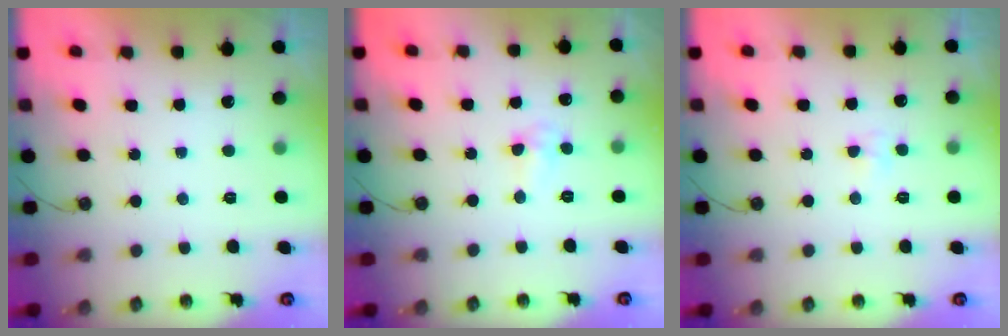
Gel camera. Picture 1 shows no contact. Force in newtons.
{"total": 3.4, "press": 3.4, "slide": 0.5}
{"total": 2.9, "press": 2.8, "slide": 0.5}